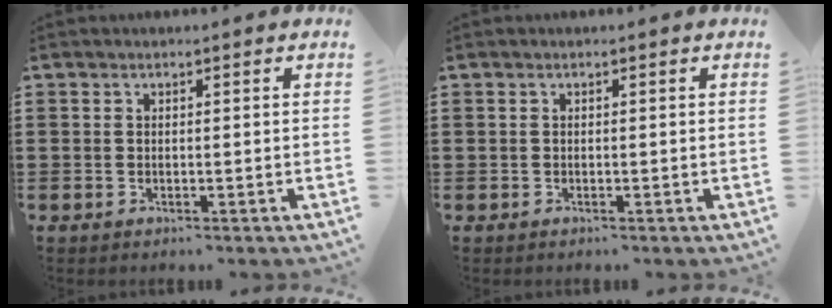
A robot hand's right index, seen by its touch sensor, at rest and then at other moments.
{"total": 0.0}